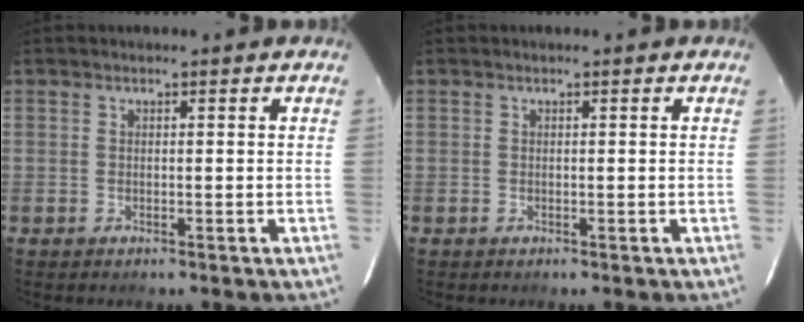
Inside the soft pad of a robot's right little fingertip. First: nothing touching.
{"total": 0.0}